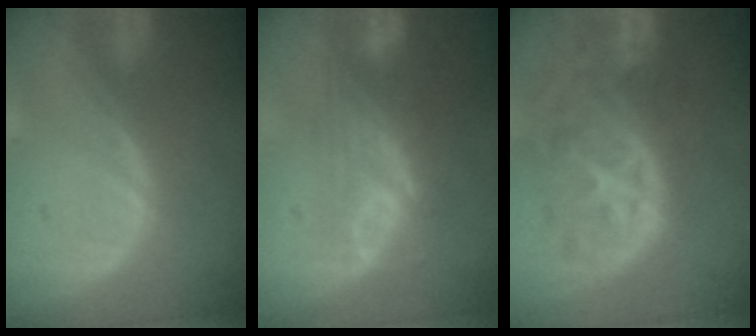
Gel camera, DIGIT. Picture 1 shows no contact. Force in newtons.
{"total": 7.5, "press": 6.6, "slide": 3.7}
{"total": 11.0, "press": 9.8, "slide": 5.1}